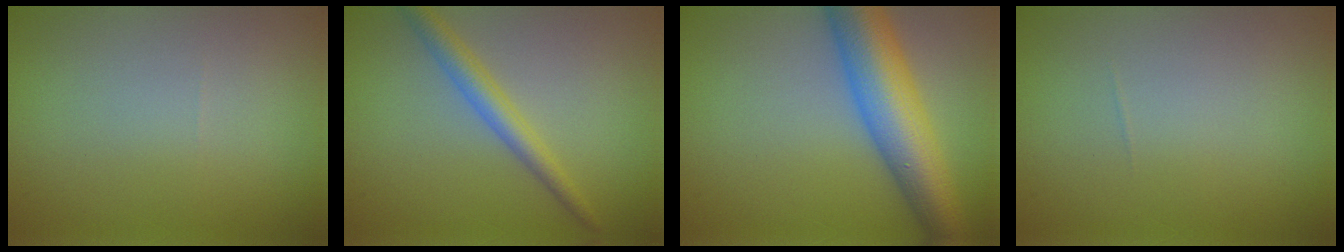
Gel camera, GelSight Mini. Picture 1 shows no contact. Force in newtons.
{"total": 2.9, "press": 2.9, "slide": 0.0}
{"total": 9.0, "press": 9.0, "slide": 0.2}
{"total": 0.0}